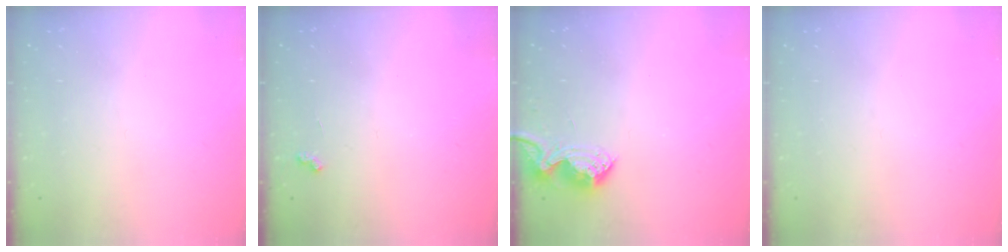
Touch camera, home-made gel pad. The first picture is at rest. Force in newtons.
{"total": 2.9, "press": 2.8, "slide": 0.6}
{"total": 8.9, "press": 8.9, "slide": 0.4}
{"total": 0.0}